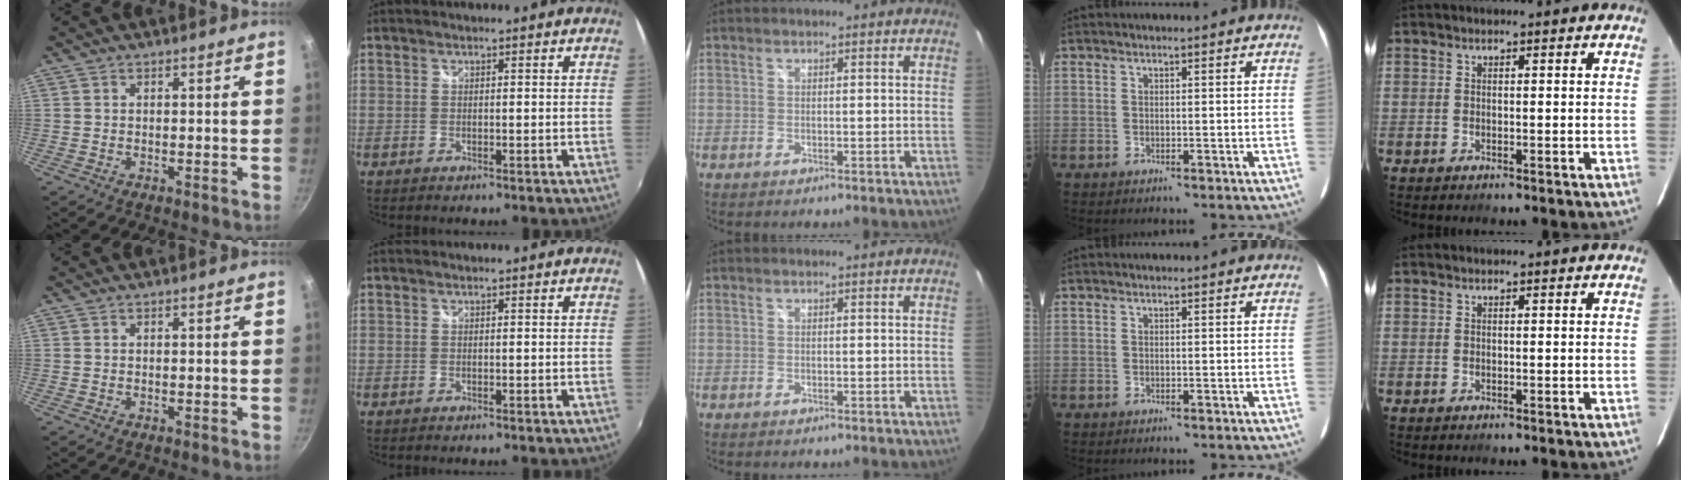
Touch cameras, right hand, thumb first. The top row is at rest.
{}